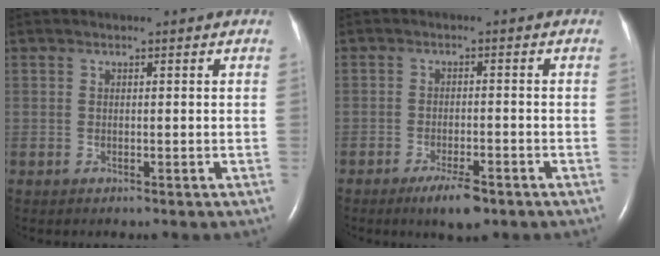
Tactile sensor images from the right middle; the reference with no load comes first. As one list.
[{"total": 4.7, "force": [-3.2, 1.1, 3.3], "torque": [-0.065, -0.007, -0.049]}]